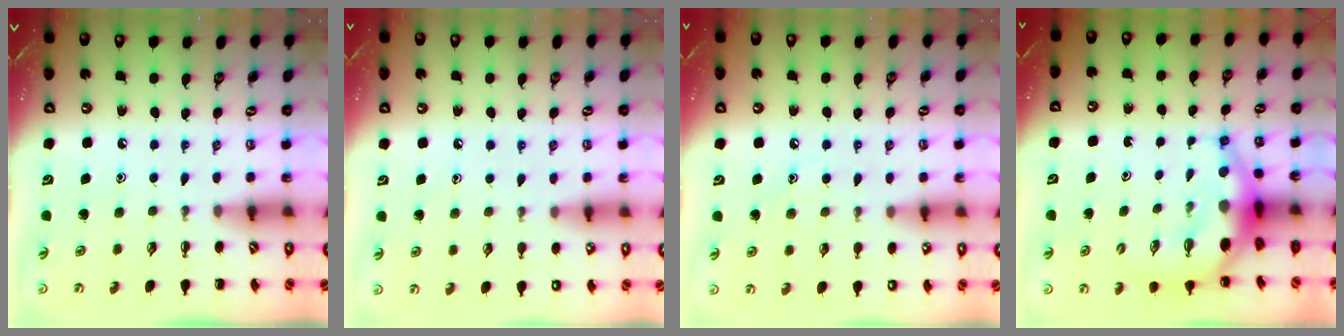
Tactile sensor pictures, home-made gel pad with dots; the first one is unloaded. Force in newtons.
{"total": 7.3, "press": 7.0, "slide": 2.3}
{"total": 7.6, "press": 7.4, "slide": 1.8}
{"total": 7.3, "press": 7.1, "slide": 1.5}